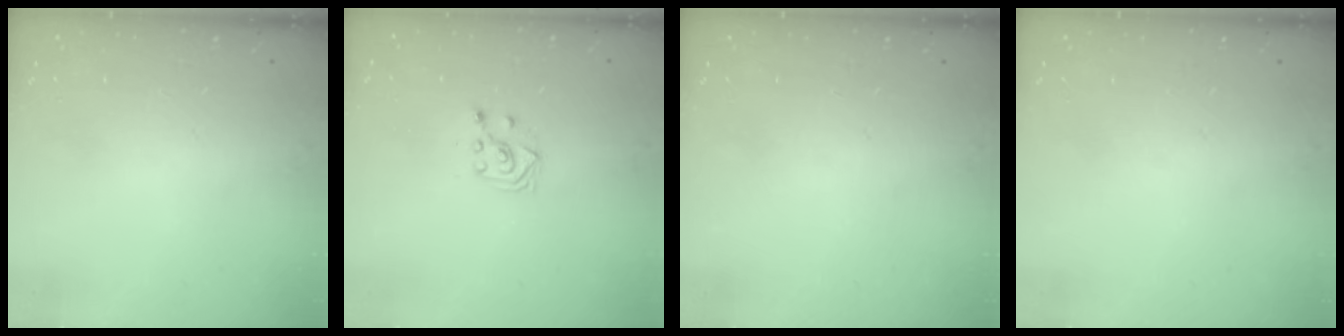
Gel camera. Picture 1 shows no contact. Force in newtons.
{"total": 3.4, "press": 3.3, "slide": 0.9}
{"total": 0.0}
{"total": 0.0}